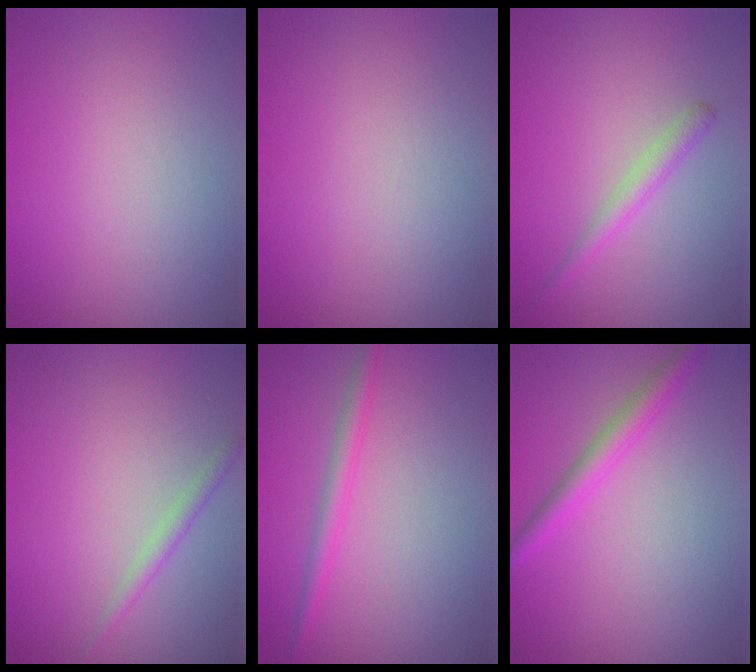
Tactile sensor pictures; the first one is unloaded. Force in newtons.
{"total": 0.0}
{"total": 1.6, "press": 1.6, "slide": 0.0}
{"total": 1.2, "press": 1.2, "slide": 0.0}
{"total": 1.9, "press": 1.9, "slide": 0.1}
{"total": 2.4, "press": 2.4, "slide": 0.1}